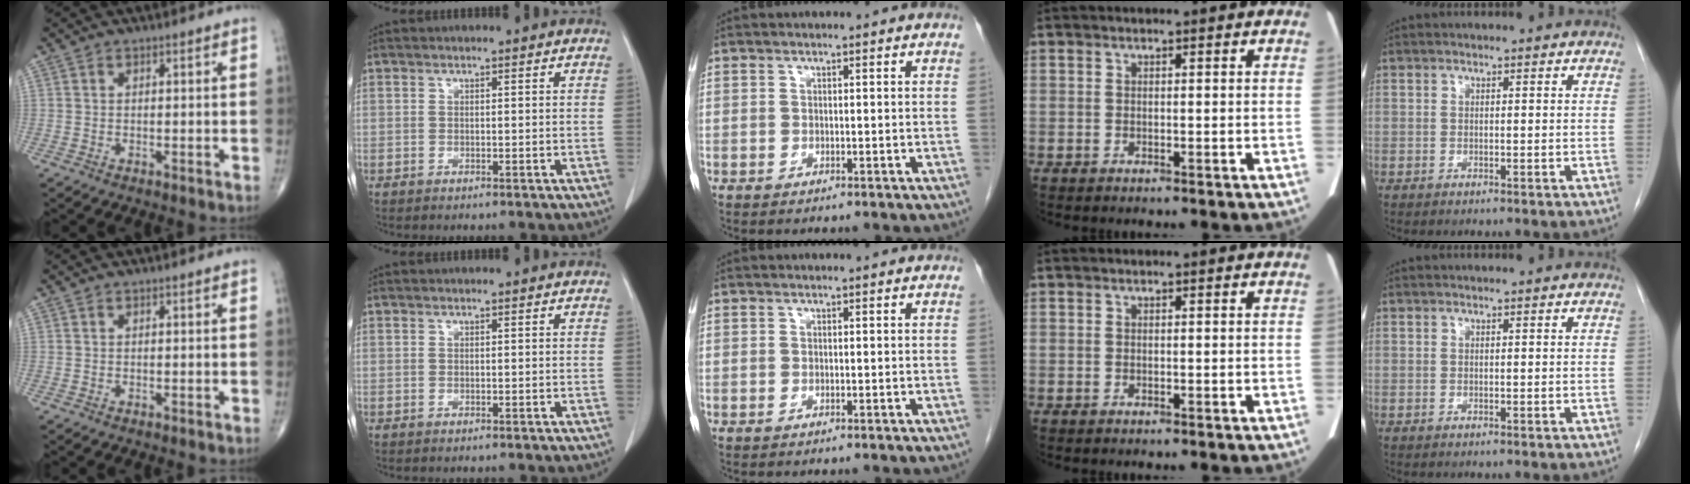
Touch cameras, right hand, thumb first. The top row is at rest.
{}